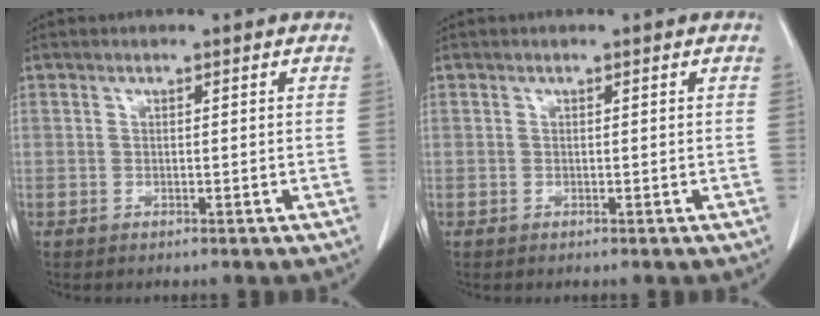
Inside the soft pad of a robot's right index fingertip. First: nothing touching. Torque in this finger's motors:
{"motor_torque": [0.00, 0.00, 0.02, 0.00]}